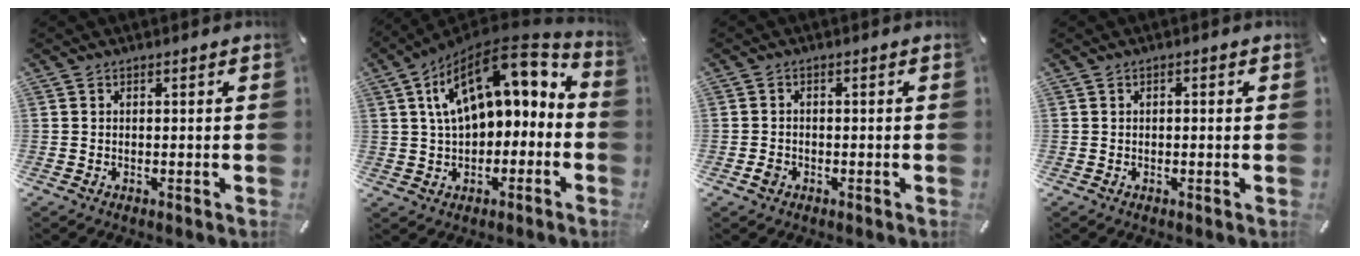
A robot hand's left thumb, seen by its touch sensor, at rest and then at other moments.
{"total": 16.3, "force": [6.4, 9.2, 11.8], "torque": [-0.209, -0.030, 0.113]}
{"total": 1.9, "force": [-0.7, 1.5, 0.9], "torque": [-0.016, 0.004, -0.015]}
{"total": 0.7, "force": [-0.1, 0.3, 0.6], "torque": [-0.010, 0.001, -0.002]}